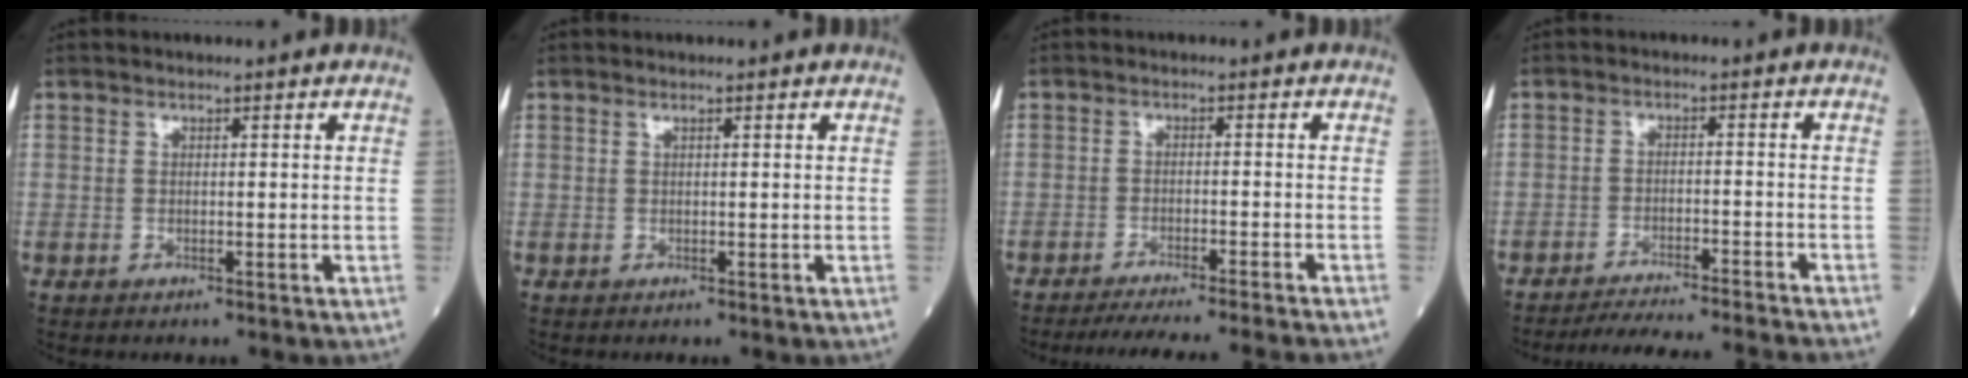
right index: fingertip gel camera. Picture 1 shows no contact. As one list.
[{"total": 0.0}, {"total": 13.7, "force": [-12.6, -1.6, 5.2], "torque": [-0.053, -0.033, -0.176]}, {"total": 13.6, "force": [-12.8, -1.3, 4.3], "torque": [-0.046, -0.021, -0.182]}]